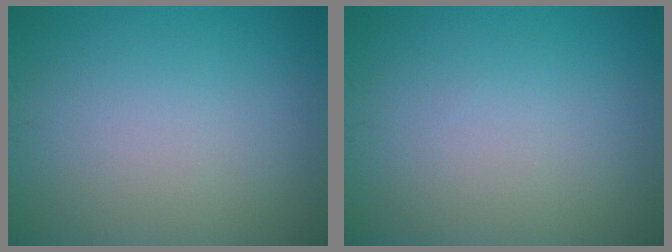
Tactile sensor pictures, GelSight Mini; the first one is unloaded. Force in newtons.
{"total": 0.0}